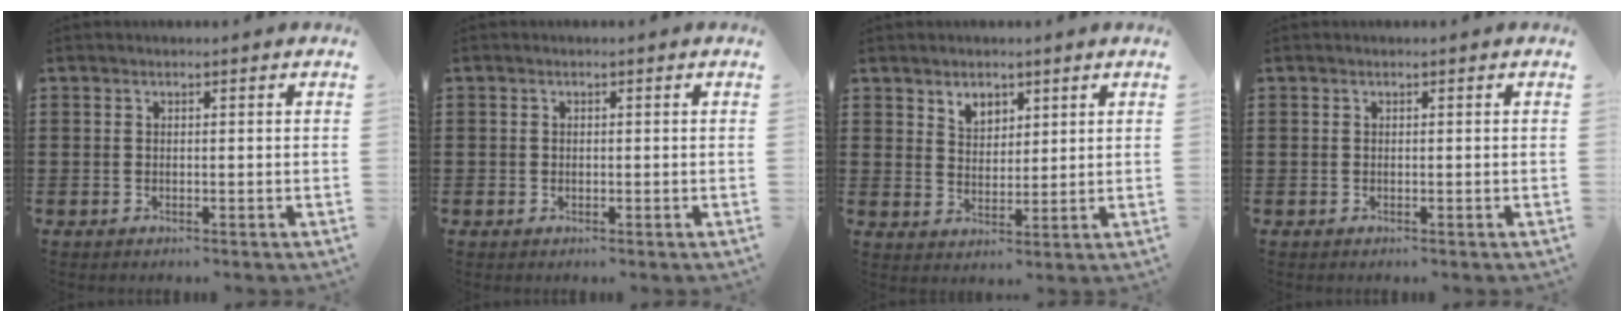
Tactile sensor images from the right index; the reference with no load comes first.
{"total": 0.6, "force": [0.0, 0.5, 0.2], "torque": [-0.004, 0.003, 0.000]}
{"total": 3.5, "force": [2.5, 2.3, 0.7], "torque": [-0.024, 0.010, 0.048]}
{"total": 0.0}